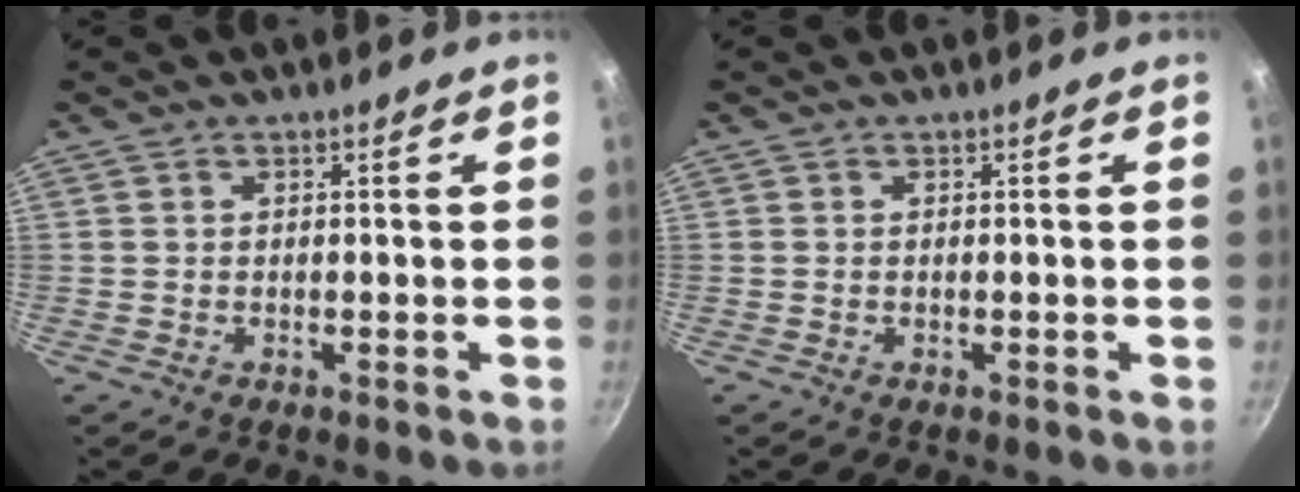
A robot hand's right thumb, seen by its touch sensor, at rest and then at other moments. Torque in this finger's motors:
{"motor_torque": [-0.35, -0.18, -0.41, -0.18, -0.02]}